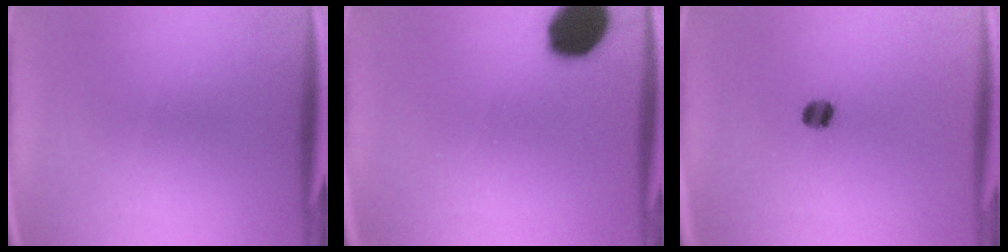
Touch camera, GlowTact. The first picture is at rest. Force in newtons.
{"total": 13.3}
{"total": 3.5}